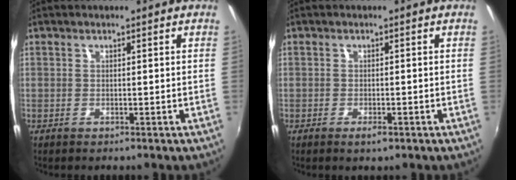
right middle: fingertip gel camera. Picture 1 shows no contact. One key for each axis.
{"total": 1.7, "fx": -1.0, "fy": 0.6, "fz": 1.2, "tx": -0.024, "ty": -0.005, "tz": -0.016}